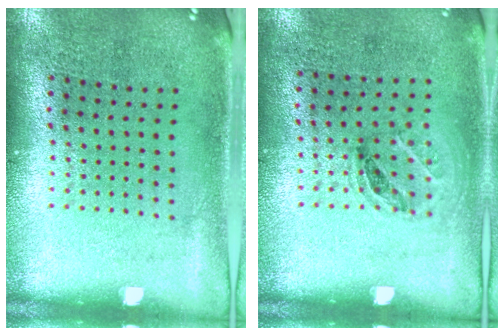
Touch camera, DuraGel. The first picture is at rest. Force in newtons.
{"total": 1.0, "press": 0.7, "slide": 0.7}